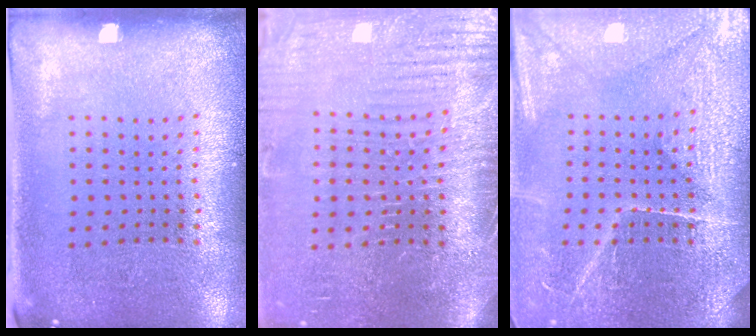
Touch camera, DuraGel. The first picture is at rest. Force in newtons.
{"total": 4.2, "press": 3.9, "slide": 1.5}
{"total": 4.2, "press": 3.9, "slide": 1.6}